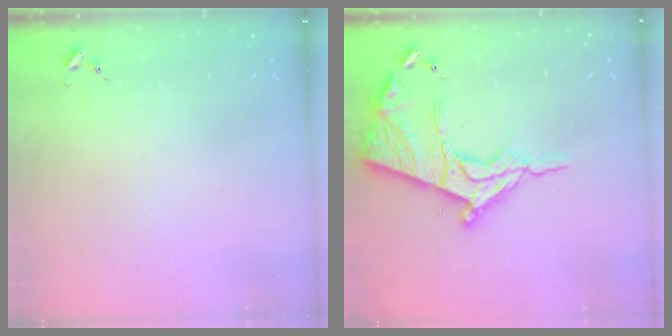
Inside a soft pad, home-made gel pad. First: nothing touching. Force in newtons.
{"total": 16.8, "press": 16.8, "slide": 1.3}